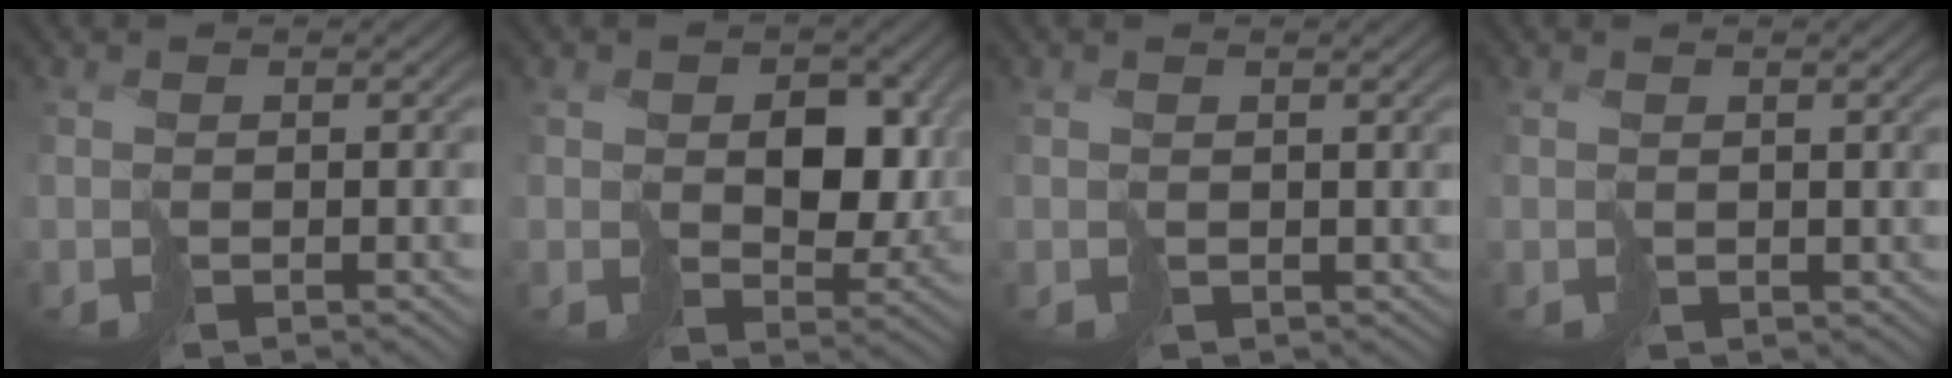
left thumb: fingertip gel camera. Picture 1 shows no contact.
{"total": 8.1, "force": [1.6, 5.9, 5.3], "torque": [-0.089, -0.010, 0.037]}
{"total": 1.0, "force": [0.7, 0.6, 0.1], "torque": [-0.005, -0.001, 0.016]}
{"total": 1.0, "force": [0.9, 0.5, 0.0], "torque": [-0.005, 0.000, 0.019]}